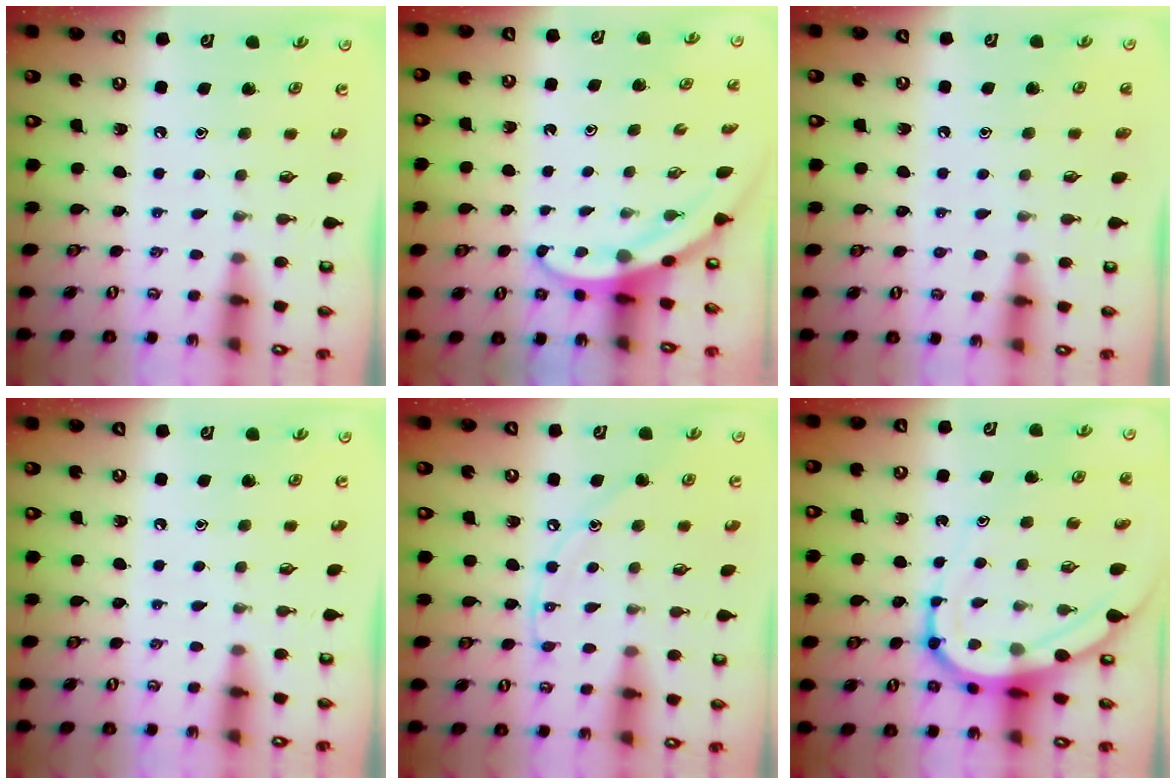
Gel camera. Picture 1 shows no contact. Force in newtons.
{"total": 3.3, "press": 3.3, "slide": 0.1}
{"total": 1.1, "press": 1.1, "slide": 0.3}
{"total": 0.0}
{"total": 8.7, "press": 8.6, "slide": 0.8}
{"total": 11.5, "press": 11.4, "slide": 1.3}